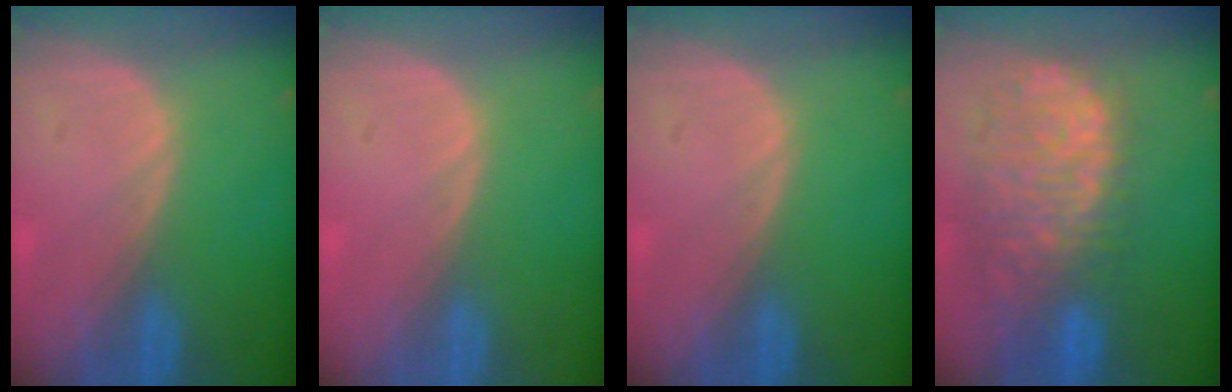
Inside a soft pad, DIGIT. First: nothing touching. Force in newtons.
{"total": 0.0}
{"total": 0.0}
{"total": 12.3, "press": 10.1, "slide": 7.0}